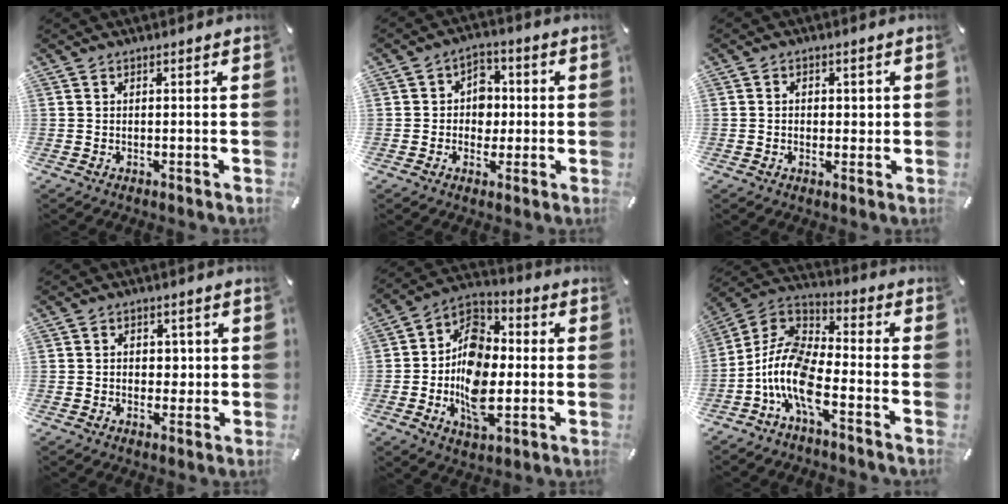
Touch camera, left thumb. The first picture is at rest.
{"total": 6.6, "force": [-0.5, 6.0, 2.6], "torque": [-0.028, 0.012, -0.015]}
{"total": 2.9, "force": [0.0, 2.3, 1.8], "torque": [-0.019, 0.002, -0.006]}
{"total": 4.2, "force": [-0.1, 3.5, 2.3], "torque": [-0.023, -0.002, -0.008]}
{"total": 15.0, "force": [-3.3, 10.3, 10.3], "torque": [-0.209, 0.015, -0.063]}
{"total": 13.4, "force": [-6.8, 5.8, 10.0], "torque": [-0.229, -0.001, -0.134]}